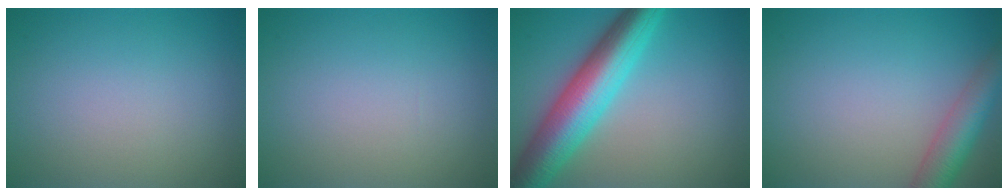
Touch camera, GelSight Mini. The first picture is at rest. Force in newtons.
{"total": 0.0}
{"total": 9.2, "press": 9.2, "slide": 0.2}
{"total": 4.6, "press": 4.6, "slide": 0.3}